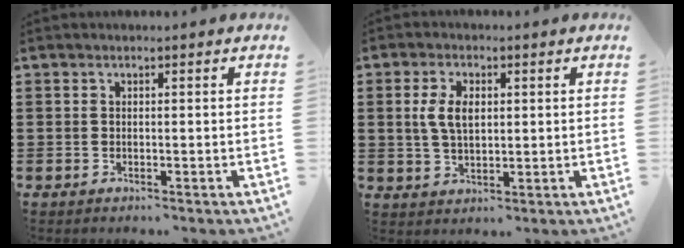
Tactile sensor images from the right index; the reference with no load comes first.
{"total": 5.1, "force": [1.0, 2.8, 4.2], "torque": [-0.095, 0.009, 0.013]}